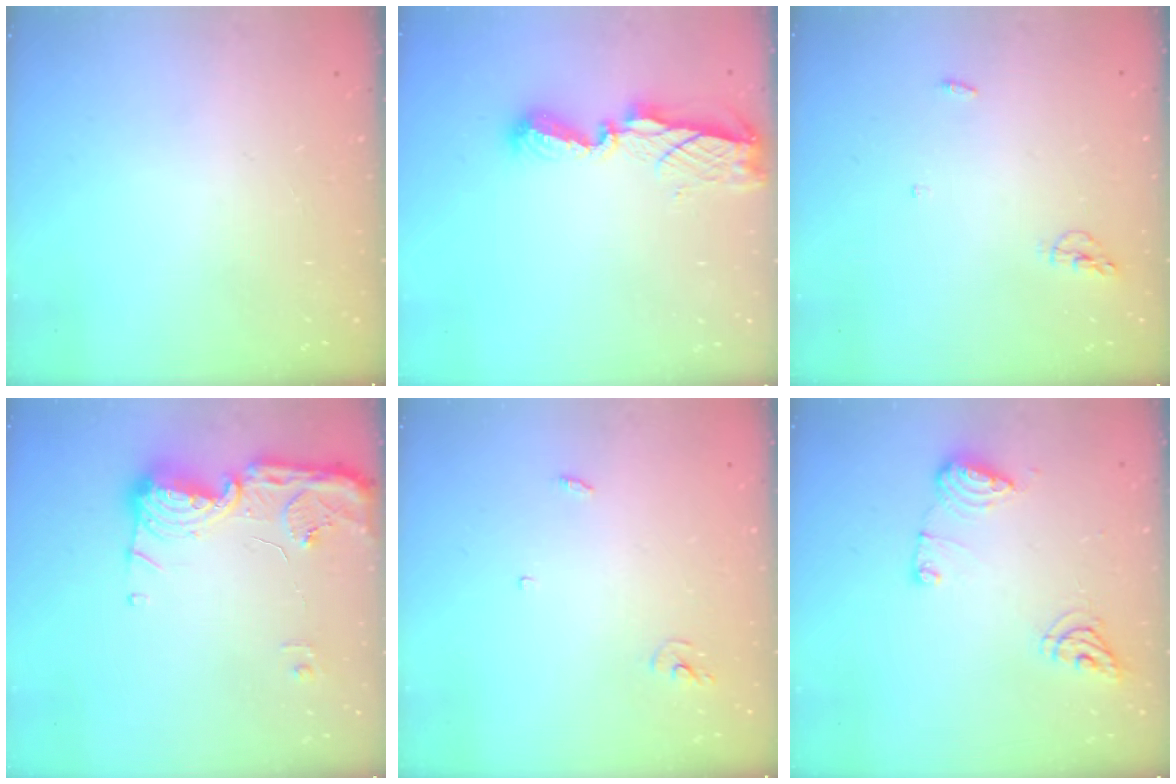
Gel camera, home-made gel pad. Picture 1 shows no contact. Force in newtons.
{"total": 8.5, "press": 8.5, "slide": 0.3}
{"total": 4.3, "press": 4.1, "slide": 1.0}
{"total": 15.0, "press": 14.9, "slide": 0.8}
{"total": 2.9, "press": 2.9, "slide": 0.2}
{"total": 9.4, "press": 9.4, "slide": 0.3}